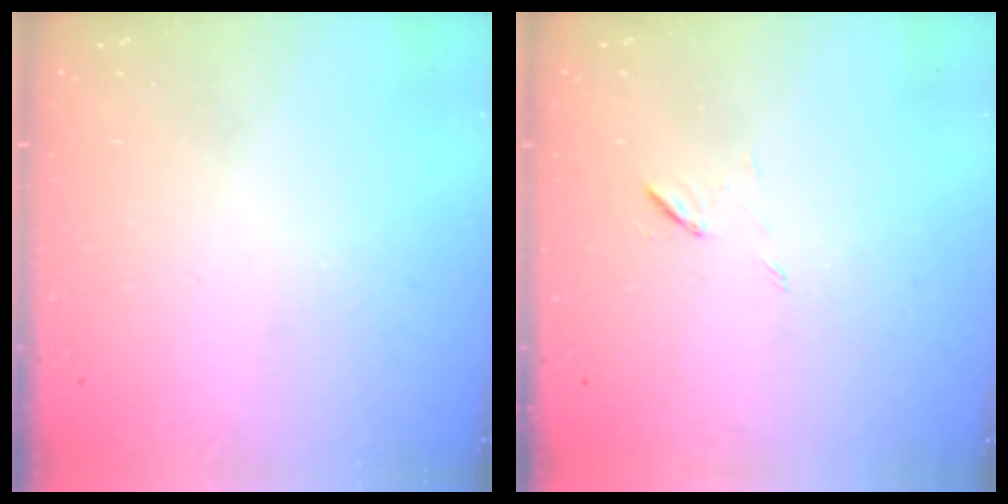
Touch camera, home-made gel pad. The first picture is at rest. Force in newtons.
{"total": 6.6, "press": 6.3, "slide": 2.0}